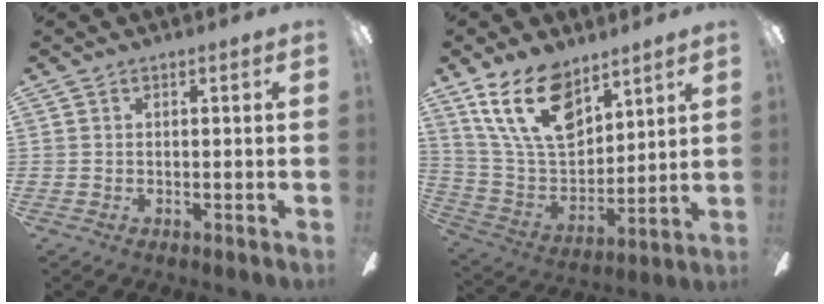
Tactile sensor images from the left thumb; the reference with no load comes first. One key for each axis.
{"total": 18.5, "fx": 11.2, "fy": 9.9, "fz": 10.9, "tx": -0.218, "ty": -0.047, "tz": 0.204}